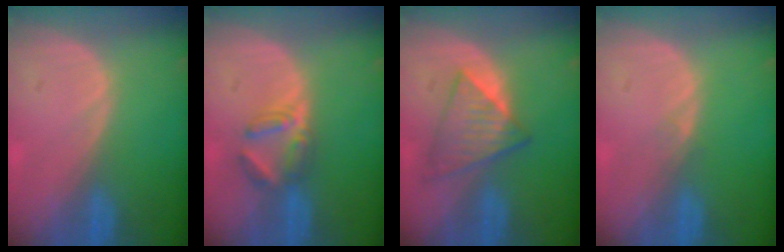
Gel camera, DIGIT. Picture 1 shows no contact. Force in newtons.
{"total": 4.4, "press": 4.3, "slide": 1.1}
{"total": 6.1, "press": 6.1, "slide": 0.3}
{"total": 0.7, "press": 0.7, "slide": 0.1}